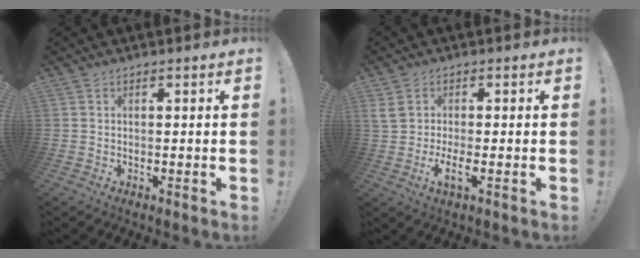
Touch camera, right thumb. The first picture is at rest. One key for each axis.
{"total": 5.0, "fx": -0.8, "fy": 1.7, "fz": 4.6, "tx": -0.092, "ty": -0.015, "tz": -0.016}